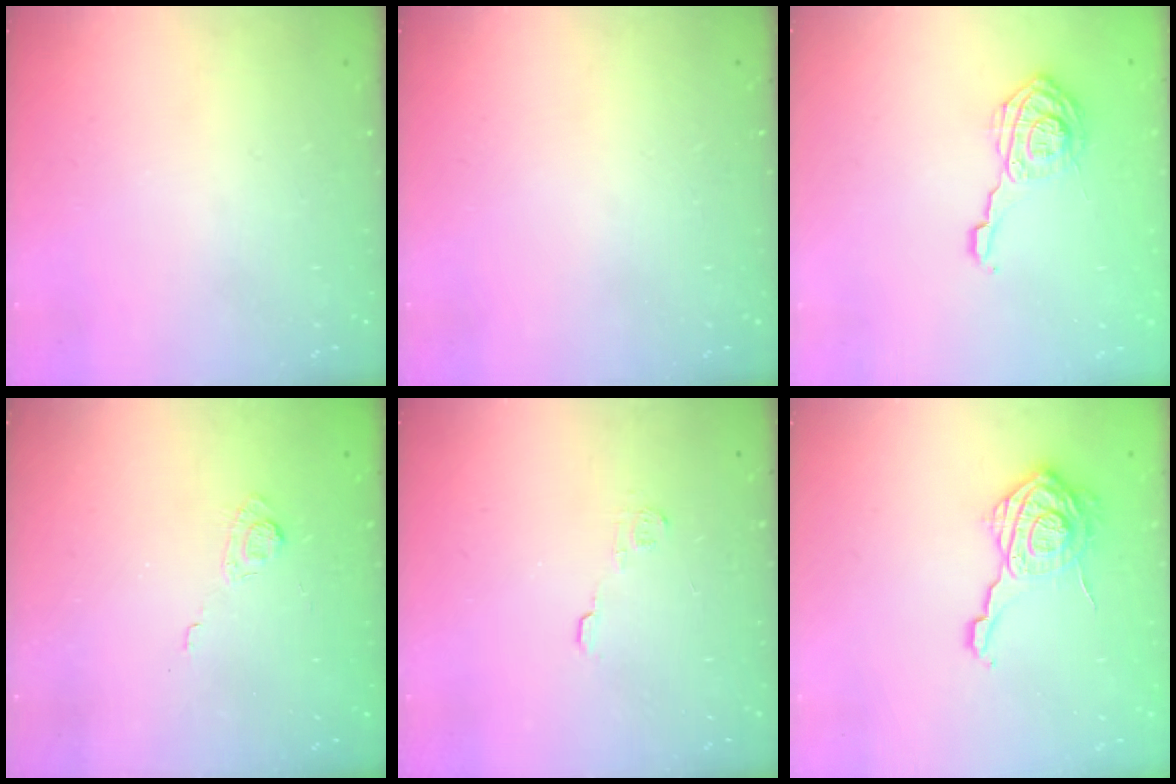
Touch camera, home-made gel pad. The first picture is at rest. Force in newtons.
{"total": 0.0}
{"total": 9.2, "press": 9.1, "slide": 0.6}
{"total": 2.8, "press": 2.4, "slide": 1.4}
{"total": 4.8, "press": 4.8, "slide": 0.4}
{"total": 14.8, "press": 14.8, "slide": 1.0}